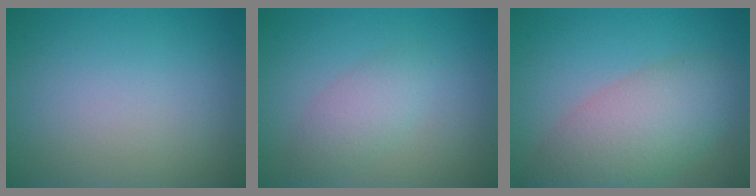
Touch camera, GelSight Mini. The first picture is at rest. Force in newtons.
{"total": 2.4, "press": 2.4, "slide": 0.0}
{"total": 6.4, "press": 6.4, "slide": 0.4}